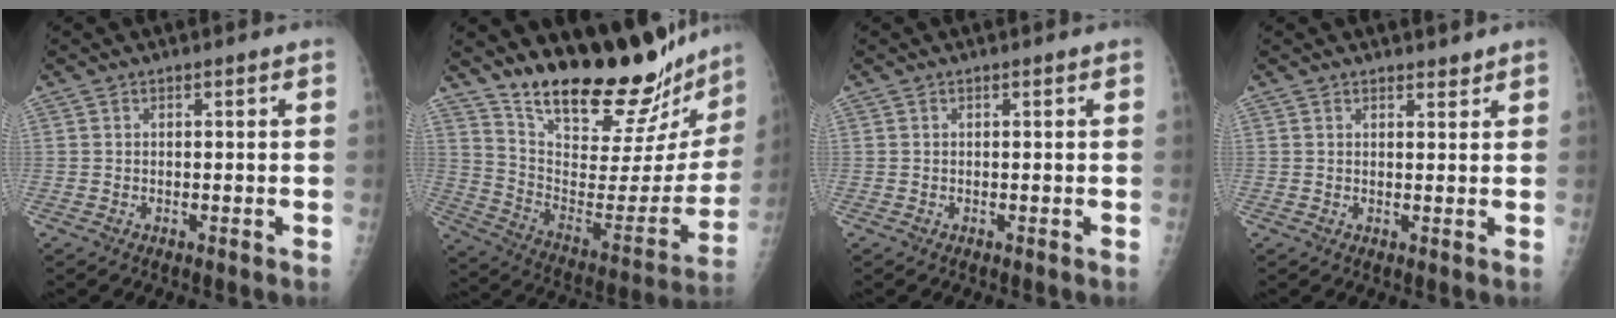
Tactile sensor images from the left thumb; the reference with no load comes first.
{"total": 27.7, "force": [24.5, 6.1, 11.4], "torque": [-0.147, -0.175, 0.362]}
{"total": 0.0}
{"total": 1.5, "force": [1.4, 0.6, 0.3], "torque": [0.007, -0.011, 0.019]}